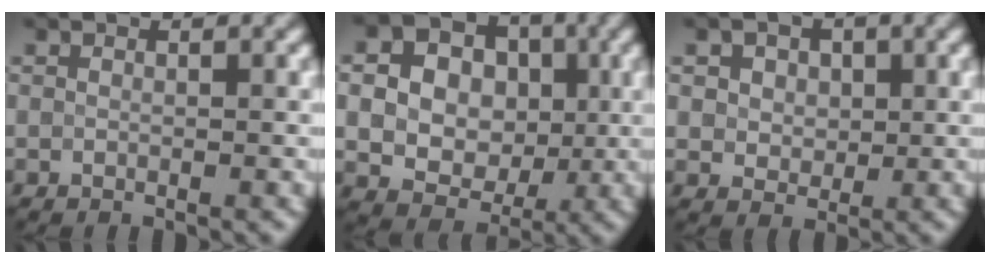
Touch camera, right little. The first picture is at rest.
{"total": 11.7, "force": [0.9, 10.4, 5.4], "torque": [-0.124, 0.012, 0.014]}
{"total": 3.3, "force": [1.1, 2.6, 1.7], "torque": [-0.023, 0.012, 0.005]}